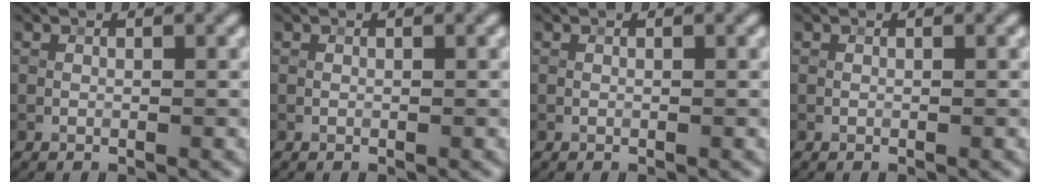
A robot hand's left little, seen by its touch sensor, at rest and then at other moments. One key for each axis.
{"total": 0.0}
{"total": 0.0}
{"total": 0.0}